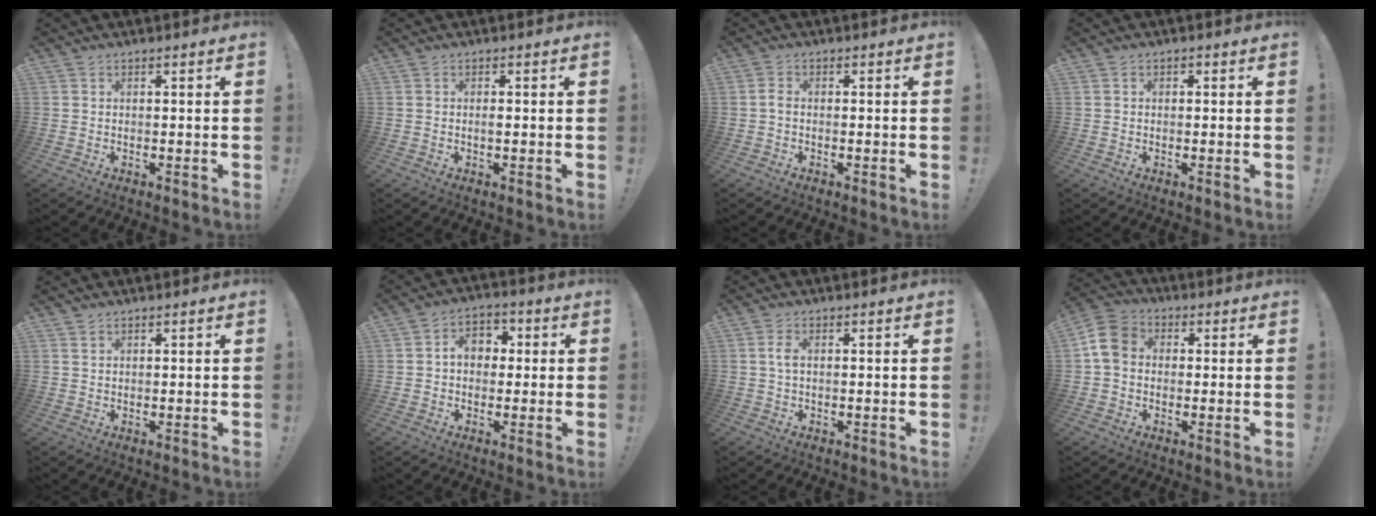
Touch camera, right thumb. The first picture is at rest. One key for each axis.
{"total": 0.9, "fx": -0.3, "fy": 0.2, "fz": 0.8, "tx": -0.008, "ty": -0.002, "tz": -0.007}
{"total": 1.5, "fx": -0.4, "fy": 0.7, "fz": 1.3, "tx": -0.022, "ty": 0.006, "tz": -0.008}
{"total": 0.9, "fx": -0.4, "fy": 0.8, "fz": 0.4, "tx": -0.007, "ty": 0.005, "tz": -0.006}
{"total": 0.9, "fx": 0.7, "fy": 0.5, "fz": 0.3, "tx": -0.001, "ty": -0.002, "tz": 0.012}
{"total": 7.2, "fx": 0.9, "fy": 5.5, "fz": 4.6, "tx": -0.070, "ty": 0.012, "tz": 0.016}
{"total": 2.5, "fx": 0.2, "fy": 1.3, "fz": 2.2, "tx": -0.045, "ty": 0.008, "tz": 0.003}
{"total": 8.9, "fx": 0.2, "fy": 7.0, "fz": 5.4, "tx": -0.094, "ty": 0.019, "tz": 0.011}